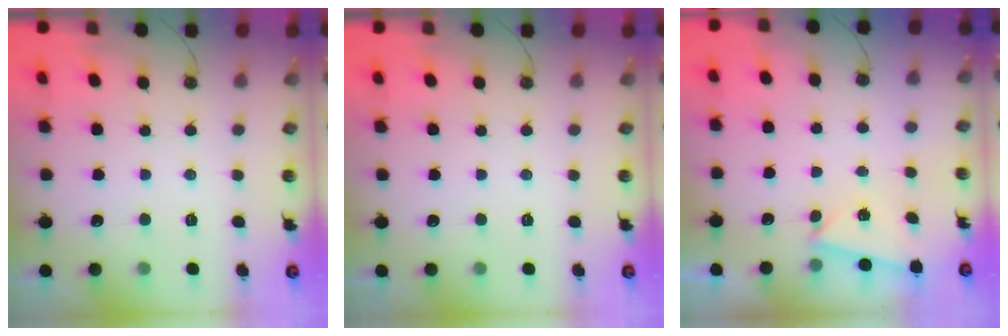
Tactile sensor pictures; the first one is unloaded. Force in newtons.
{"total": 0.0}
{"total": 2.6, "press": 1.9, "slide": 1.8}